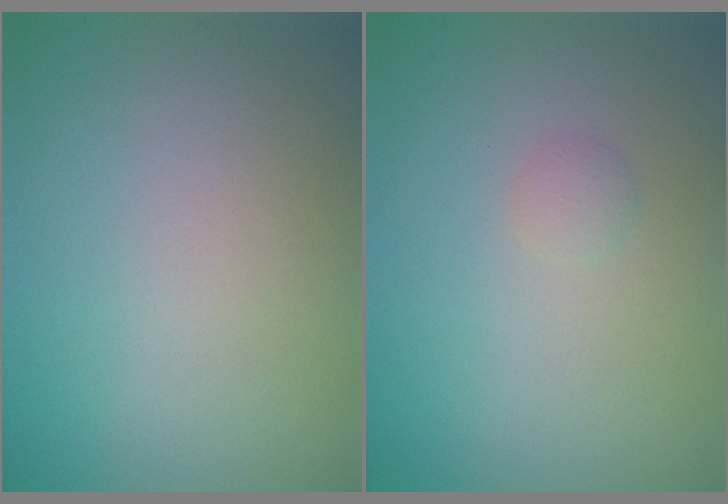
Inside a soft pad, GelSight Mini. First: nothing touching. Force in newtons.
{"total": 0.8, "press": 0.8, "slide": 0.1}